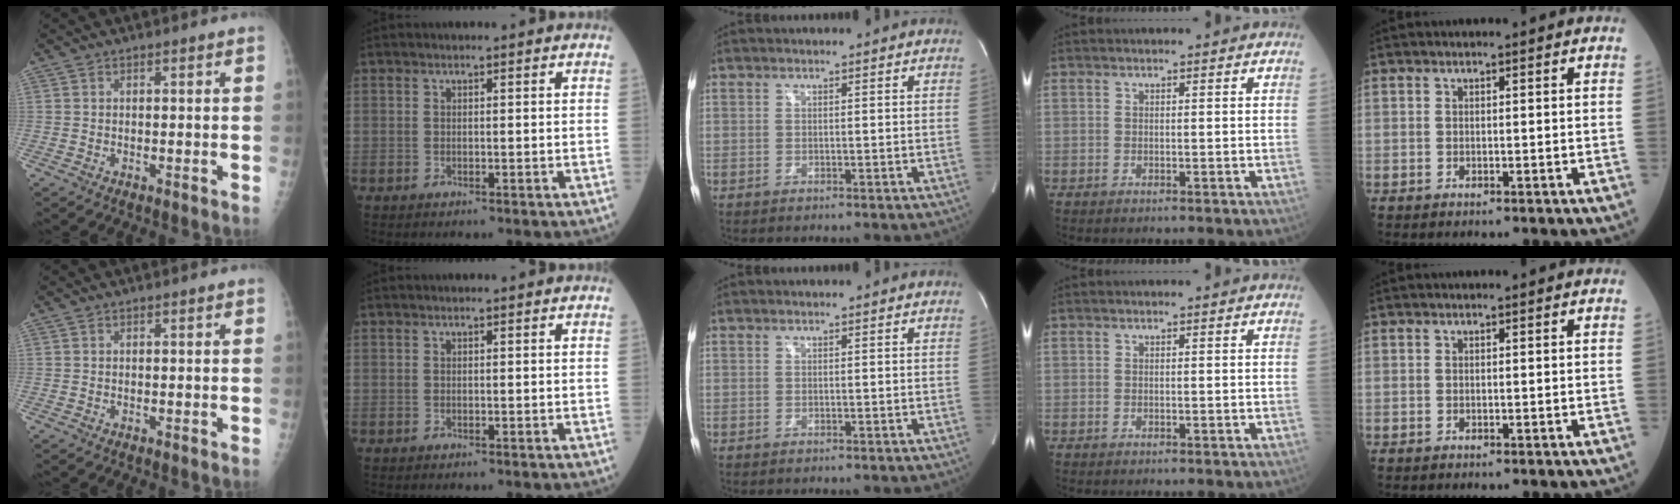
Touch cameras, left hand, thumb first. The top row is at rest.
{}